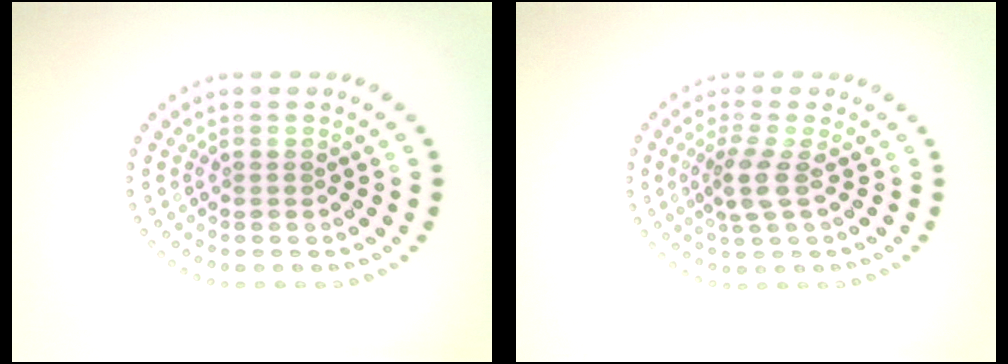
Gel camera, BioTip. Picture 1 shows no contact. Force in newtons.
{"total": 2.6, "press": 2.0, "slide": 1.7}